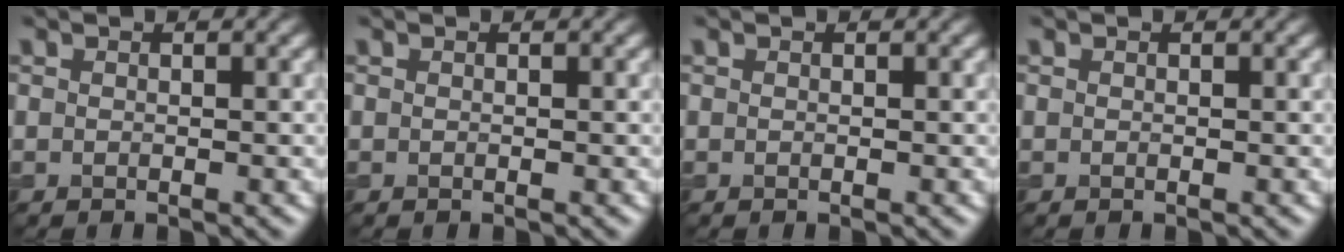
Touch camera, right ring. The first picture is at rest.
{"total": 0.0}
{"total": 0.0}
{"total": 0.0}